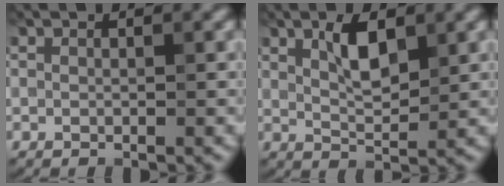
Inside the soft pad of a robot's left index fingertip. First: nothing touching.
{"total": 3.5, "force": [1.5, 1.3, 2.9], "torque": [-0.055, 0.003, 0.028]}